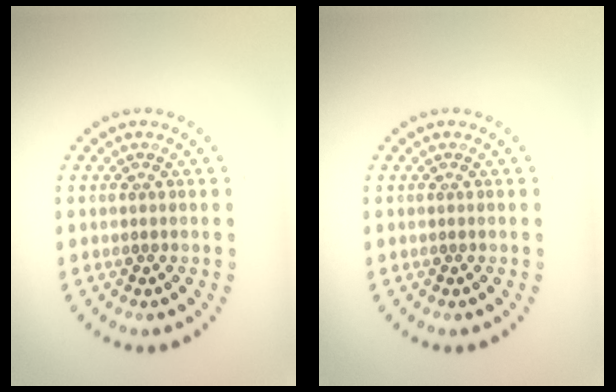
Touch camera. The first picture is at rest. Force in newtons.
{"total": 0.0}